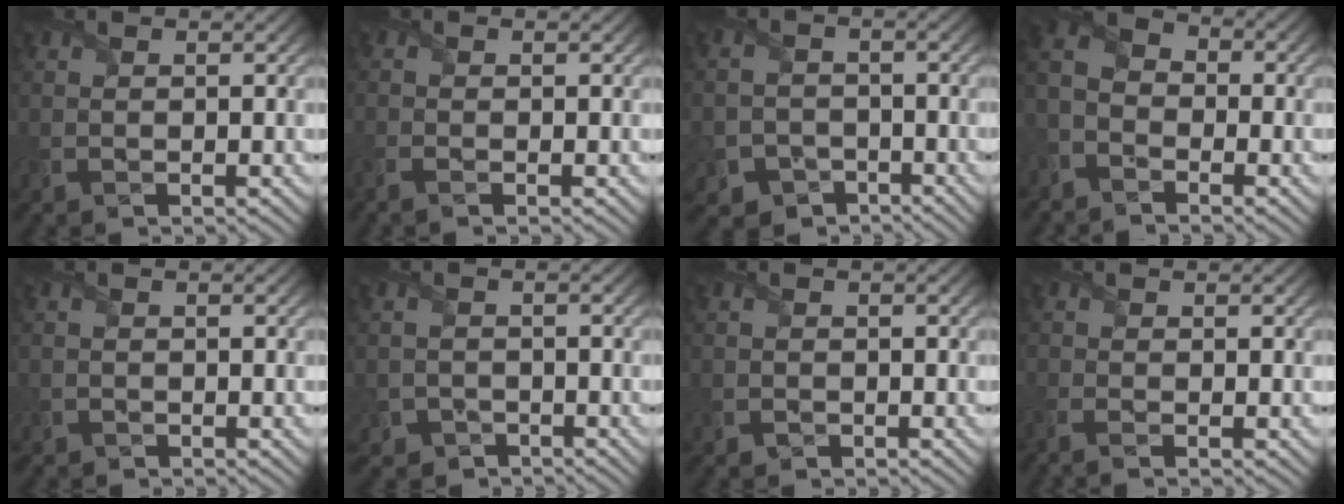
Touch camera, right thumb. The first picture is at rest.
{"total": 1.5, "force": [-1.0, 0.4, 1.0], "torque": [-0.028, -0.005, -0.024]}
{"total": 7.8, "force": [-4.7, 6.1, 1.5], "torque": [-0.046, -0.030, -0.100]}
{"total": 5.9, "force": [-3.9, 3.6, 2.7], "torque": [-0.062, -0.003, -0.091]}
{"total": 1.1, "force": [-0.9, 0.6, 0.1], "torque": [0.001, -0.004, -0.019]}
{"total": 3.8, "force": [-2.7, 2.6, 0.6], "torque": [-0.016, -0.005, -0.053]}
{"total": 1.0, "force": [-0.8, 0.6, 0.1], "torque": [0.002, -0.005, -0.018]}
{"total": 2.0, "force": [-1.3, 0.4, 1.5], "torque": [-0.042, -0.005, -0.031]}